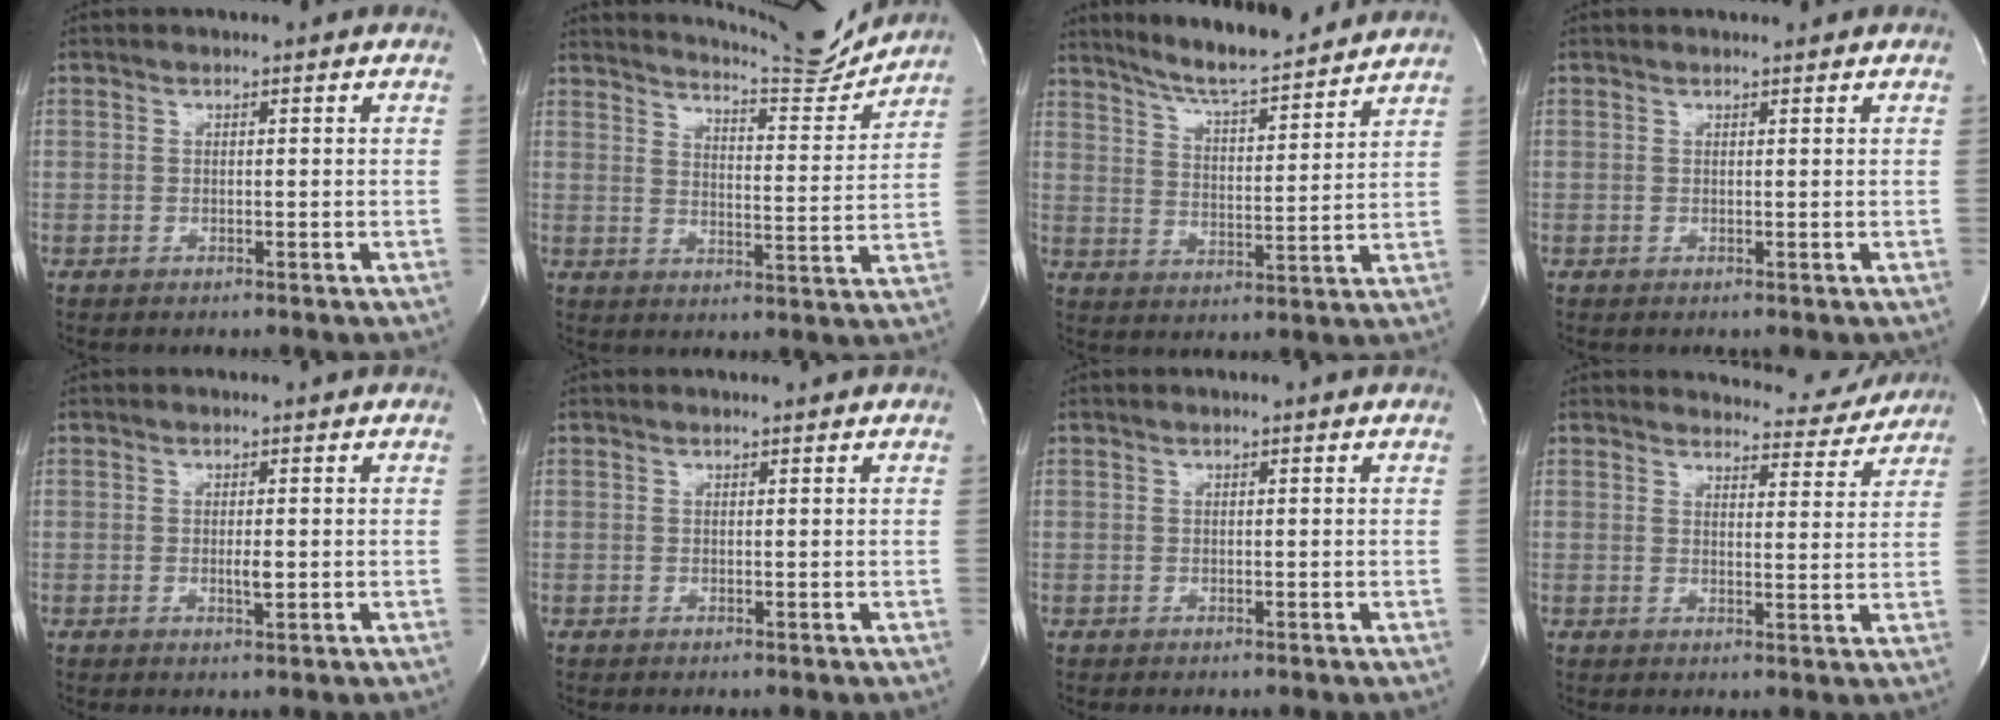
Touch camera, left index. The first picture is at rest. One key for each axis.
{"total": 12.7, "fx": 12.4, "fy": 0.0, "fz": 2.7, "tx": -0.046, "ty": -0.046, "tz": 0.163}
{"total": 14.1, "fx": 12.9, "fy": 1.1, "fz": 5.6, "tx": -0.097, "ty": -0.004, "tz": 0.197}
{"total": 1.0, "fx": 1.0, "fy": 0.1, "fz": 0.1, "tx": -0.006, "ty": 0.001, "tz": 0.013}
{"total": 1.3, "fx": -0.2, "fy": 0.3, "fz": 1.3, "tx": -0.026, "ty": -0.007, "tz": -0.003}
{"total": 0.7, "fx": 0.7, "fy": 0.0, "fz": 0.1, "tx": -0.005, "ty": -0.001, "tz": 0.009}
{"total": 0.0}
{"total": 6.9, "fx": 6.8, "fy": 1.3, "fz": -0.4, "tx": 0.014, "ty": -0.023, "tz": 0.072}